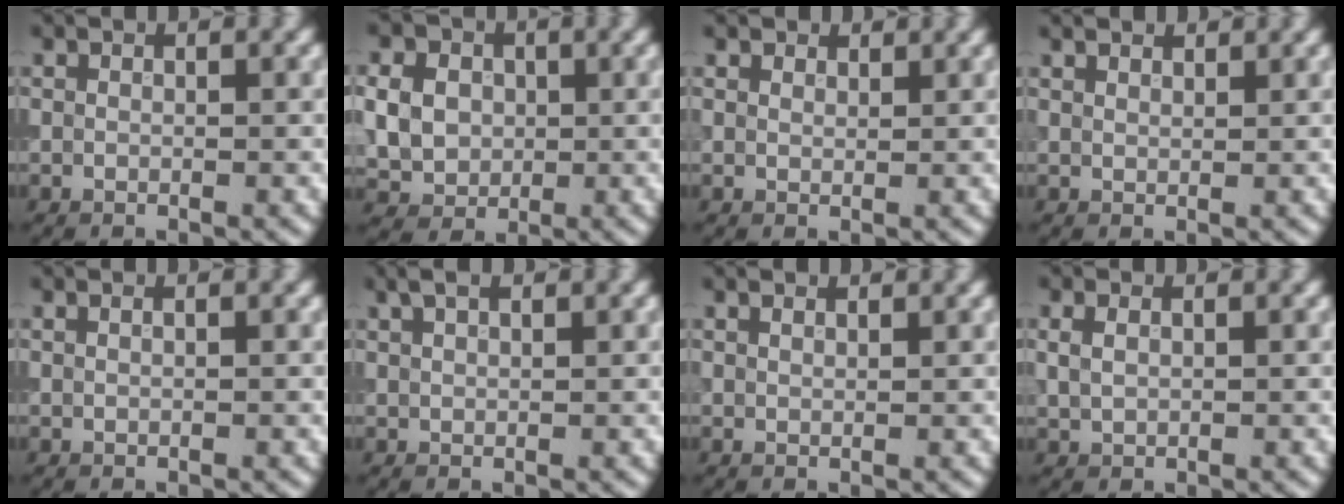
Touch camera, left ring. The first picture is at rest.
{"total": 5.2, "force": [0.8, 4.4, 2.7], "torque": [-0.058, 0.010, 0.010]}
{"total": 1.7, "force": [1.5, 0.8, 0.3], "torque": [-0.010, -0.008, 0.028]}
{"total": 2.3, "force": [2.1, 0.8, 0.8], "torque": [-0.020, 0.001, 0.033]}
{"total": 0.8, "force": [0.4, 0.4, 0.5], "torque": [-0.005, -0.001, 0.001]}
{"total": 2.1, "force": [1.5, 0.6, 1.4], "torque": [-0.022, 0.005, 0.027]}
{"total": 1.4, "force": [1.2, 0.4, 0.6], "torque": [-0.008, 0.000, 0.010]}
{"total": 1.5, "force": [0.6, 1.0, 1.0], "torque": [-0.023, 0.001, 0.017]}